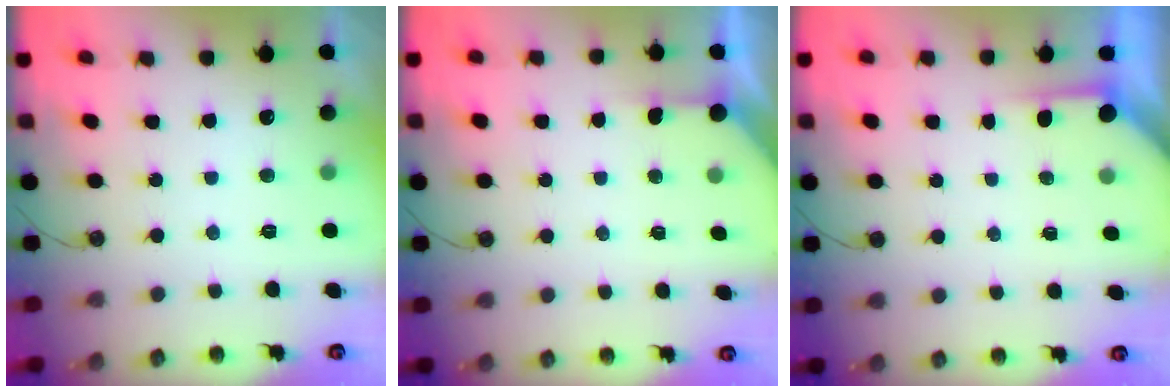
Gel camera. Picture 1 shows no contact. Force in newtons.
{"total": 2.4, "press": 2.4, "slide": 0.3}
{"total": 3.8, "press": 3.8, "slide": 0.4}